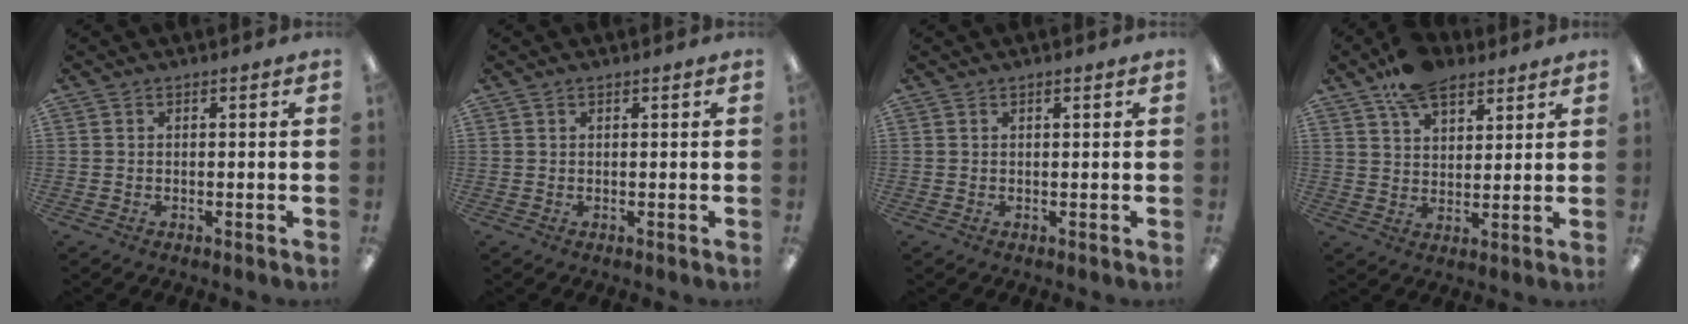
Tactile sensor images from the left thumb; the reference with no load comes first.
{"total": 0.7, "force": [0.5, 0.2, 0.5], "torque": [-0.010, 0.002, 0.008]}
{"total": 0.8, "force": [0.6, 0.1, 0.6], "torque": [-0.013, 0.000, 0.010]}
{"total": 10.3, "force": [7.4, 5.1, 5.1], "torque": [-0.084, -0.032, 0.136]}